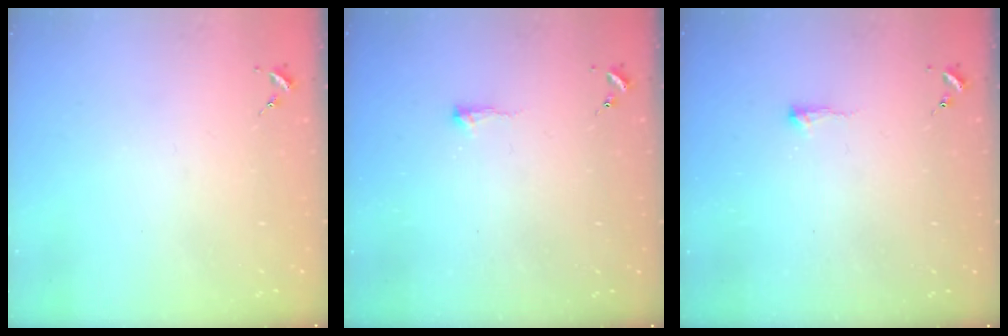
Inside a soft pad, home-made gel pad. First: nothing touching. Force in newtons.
{"total": 4.6, "press": 4.5, "slide": 0.8}
{"total": 4.6, "press": 4.5, "slide": 0.8}